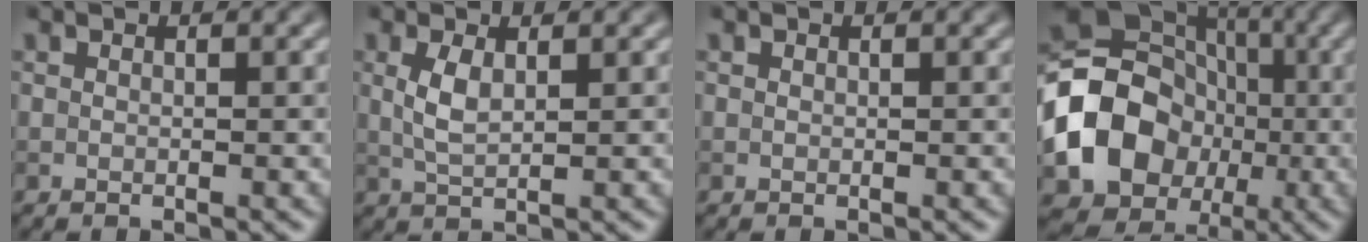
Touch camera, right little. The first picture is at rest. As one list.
[{"total": 2.4, "force": [0.6, 1.0, 2.1], "torque": [-0.051, 0.002, 0.014]}, {"total": 0.0}, {"total": 12.0, "force": [-2.5, 9.9, 6.3], "torque": [-0.110, -0.009, -0.046]}]